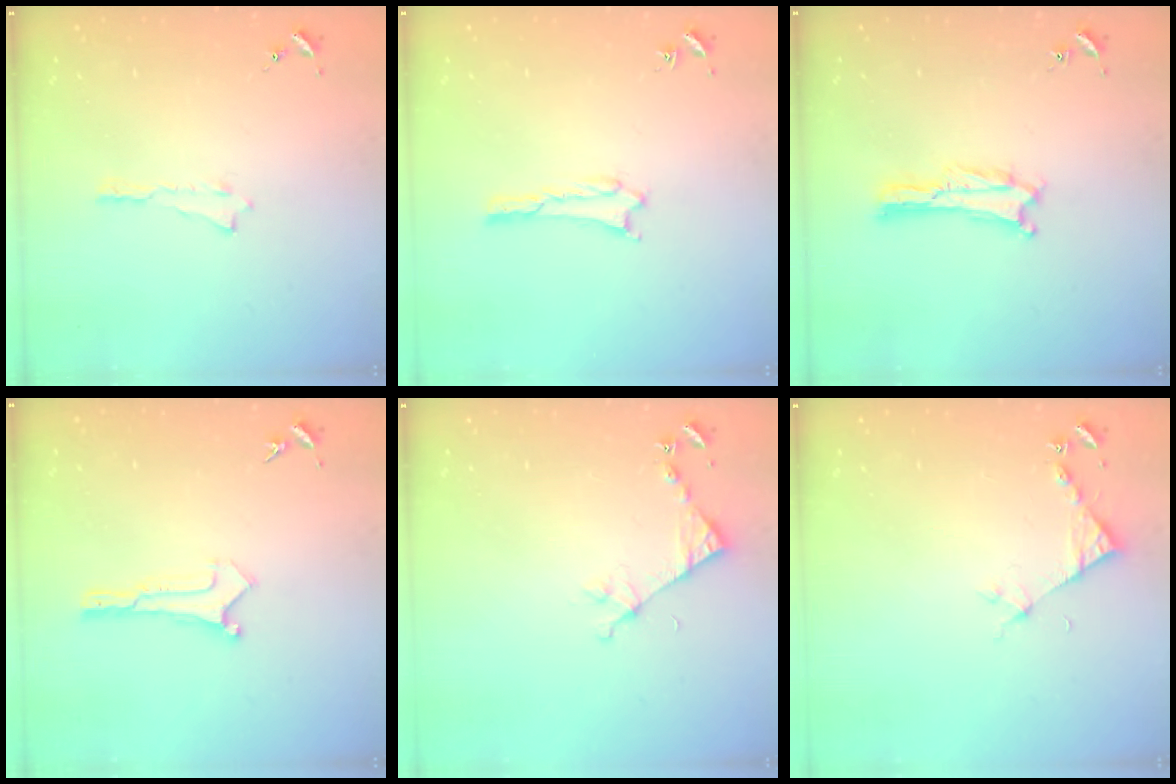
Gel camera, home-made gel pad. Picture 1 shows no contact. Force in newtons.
{"total": 0.9, "press": 0.8, "slide": 0.1}
{"total": 0.0}
{"total": 0.0}
{"total": 4.5, "press": 4.5, "slide": 0.3}
{"total": 4.1, "press": 4.1, "slide": 0.3}